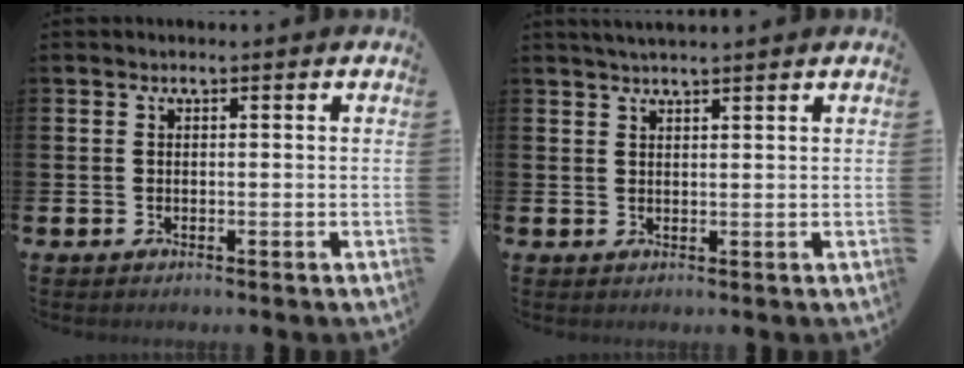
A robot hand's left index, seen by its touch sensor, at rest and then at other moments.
{"total": 2.0, "force": [1.9, -0.1, 0.6], "torque": [-0.011, -0.004, 0.034]}